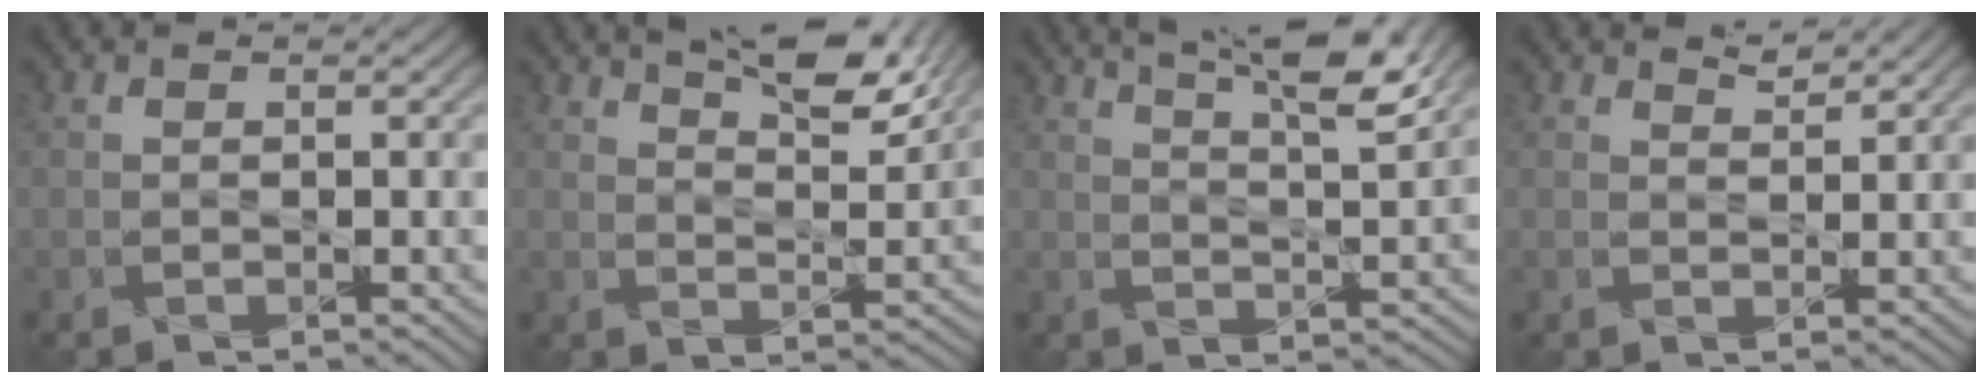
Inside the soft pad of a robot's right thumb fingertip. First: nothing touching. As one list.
[{"total": 10.1, "force": [7.2, 2.8, 6.5], "torque": [-0.093, -0.006, 0.111]}, {"total": 10.4, "force": [7.1, 2.0, 7.3], "torque": [-0.095, 0.003, 0.104]}, {"total": 1.8, "force": [1.8, 0.1, 0.0], "torque": [-0.005, -0.005, 0.034]}]